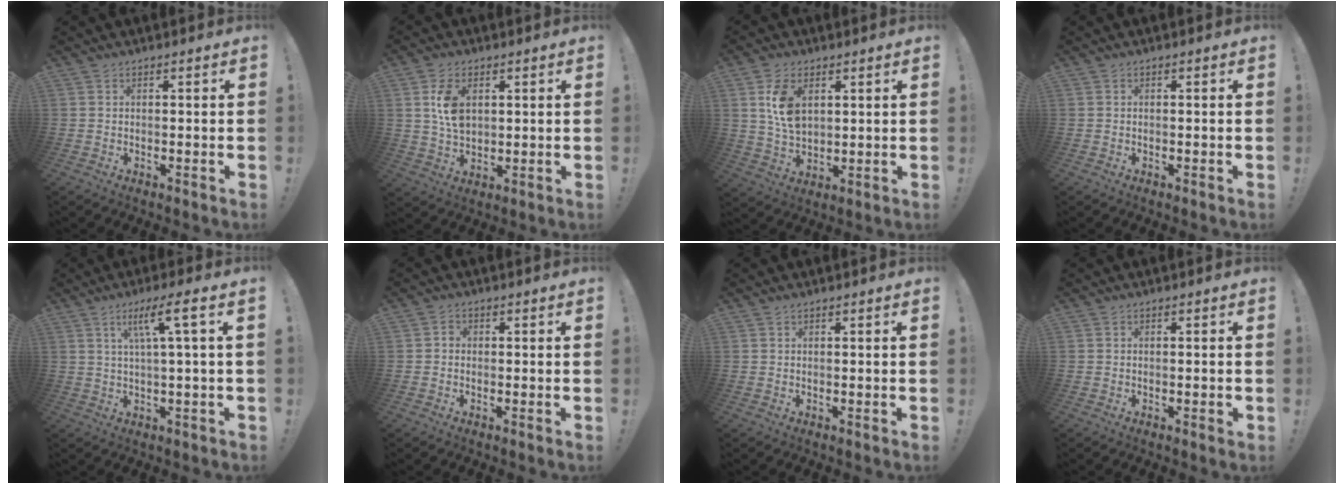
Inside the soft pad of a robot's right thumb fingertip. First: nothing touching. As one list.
[{"total": 8.3, "force": [2.4, 5.4, 5.8], "torque": [-0.092, -0.003, 0.043]}, {"total": 9.7, "force": [3.5, 6.2, 6.5], "torque": [-0.106, -0.006, 0.065]}, {"total": 0.0}, {"total": 8.5, "force": [2.8, -0.2, 8.1], "torque": [-0.148, 0.001, 0.038]}, {"total": 1.4, "force": [-0.5, 1.1, 0.7], "torque": [-0.006, 0.003, -0.012]}, {"total": 0.6, "force": [0.6, 0.1, 0.1], "torque": [0.007, -0.003, 0.010]}, {"total": 0.9, "force": [-0.4, 0.1, 0.8], "torque": [-0.018, 0.002, -0.006]}]